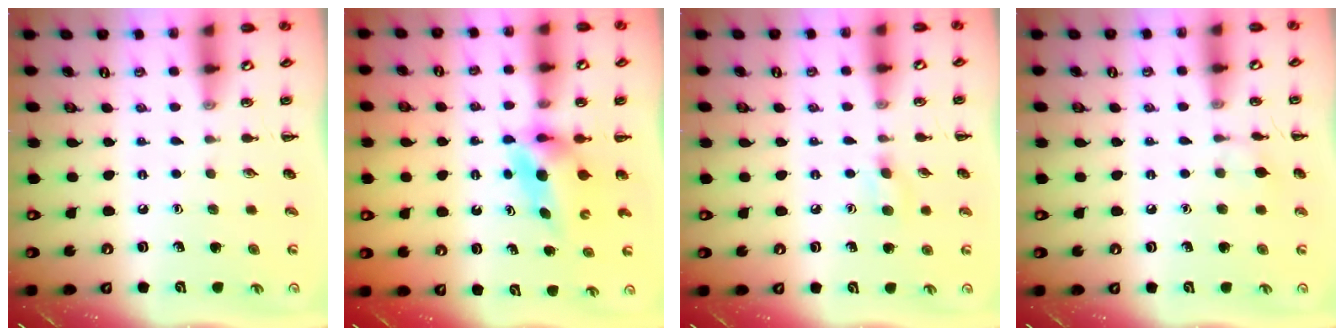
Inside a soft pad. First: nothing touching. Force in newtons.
{"total": 5.5, "press": 5.5, "slide": 0.6}
{"total": 5.2, "press": 4.9, "slide": 1.7}
{"total": 5.7, "press": 5.5, "slide": 1.7}